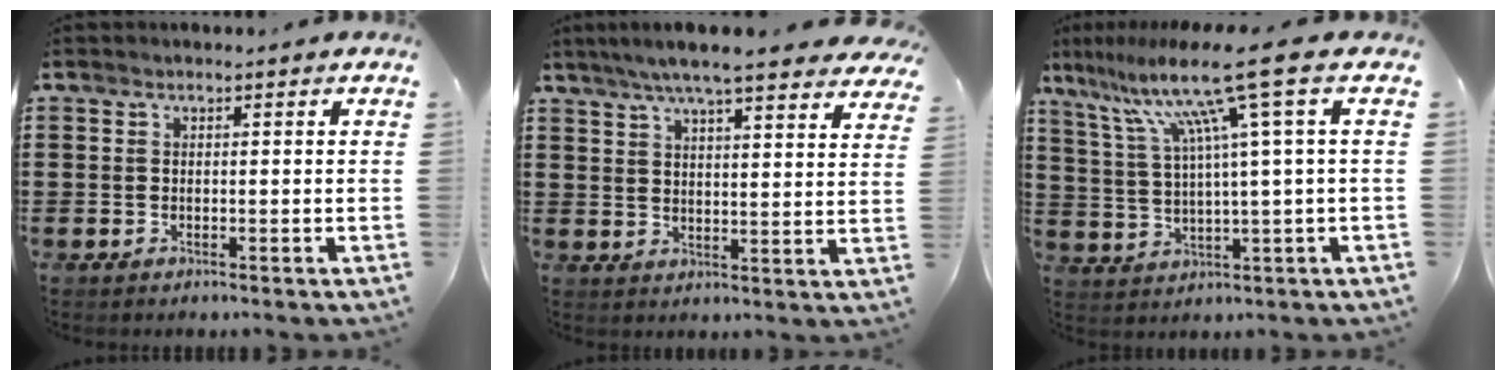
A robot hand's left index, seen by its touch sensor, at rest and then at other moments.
{"total": 7.1, "force": [6.1, 0.2, 3.5], "torque": [-0.087, -0.019, 0.108]}
{"total": 13.0, "force": [6.3, -0.8, 11.4], "torque": [-0.248, -0.024, 0.087]}